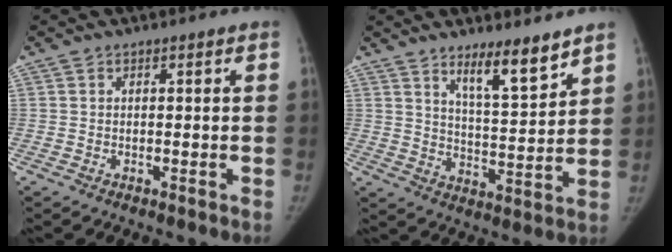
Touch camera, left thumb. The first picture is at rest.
{"total": 9.5, "force": [7.0, 1.8, 6.1], "torque": [-0.088, -0.062, 0.123]}